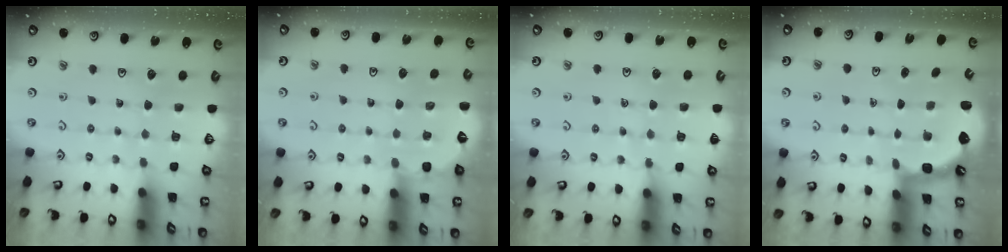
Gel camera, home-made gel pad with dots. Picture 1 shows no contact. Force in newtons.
{"total": 3.9, "press": 3.5, "slide": 1.6}
{"total": 5.1, "press": 5.0, "slide": 1.2}
{"total": 2.5, "press": 2.1, "slide": 1.3}